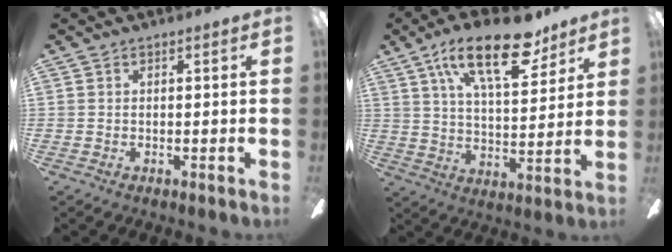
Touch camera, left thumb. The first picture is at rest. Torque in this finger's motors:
{"motor_torque": [0.43, 0.52, 1.61, -1.17, 0.33]}